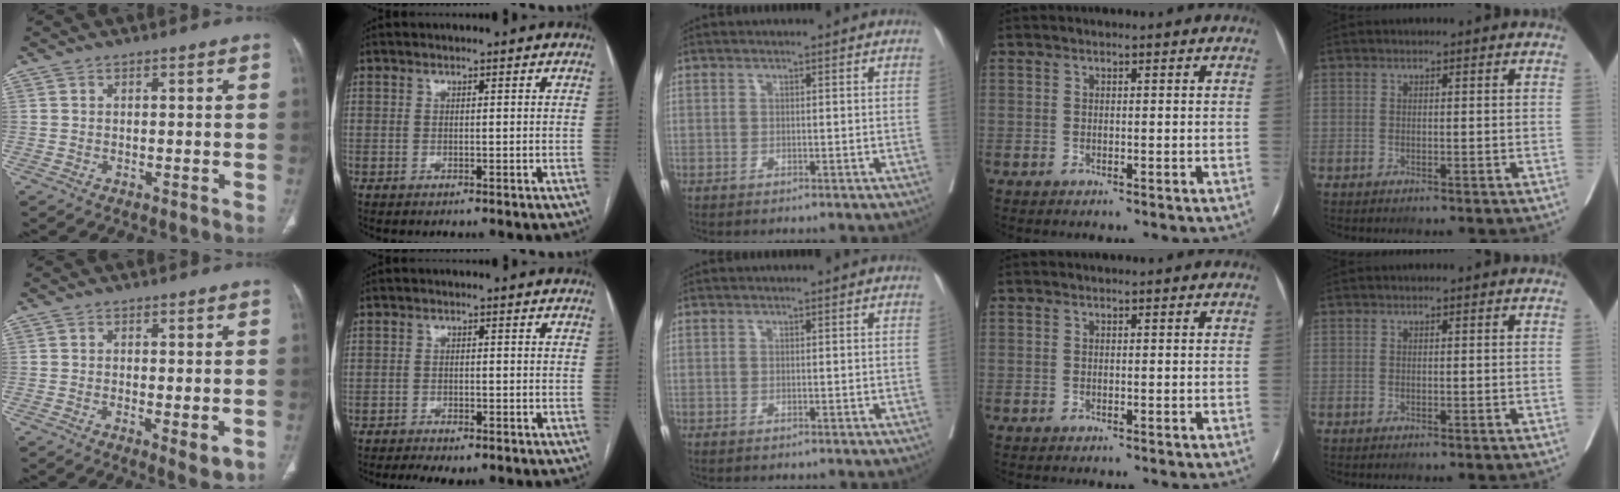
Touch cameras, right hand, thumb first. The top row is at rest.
{"thumb": {"total": 4.5, "force": [-1.0, 1.6, 4.0], "torque": [-0.062, -0.012, -0.013]}, "index": {"total": 5.1, "force": [-3.7, 2.3, 2.6], "torque": [-0.043, -0.004, -0.051]}}